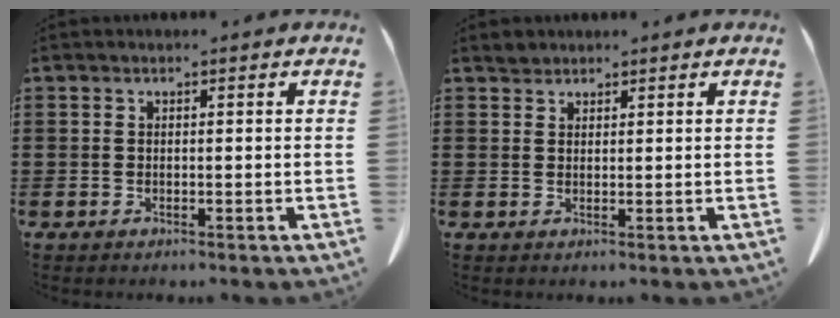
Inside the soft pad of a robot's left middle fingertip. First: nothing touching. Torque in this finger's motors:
{"motor_torque": [-0.03, 0.03, 0.00, 0.00]}